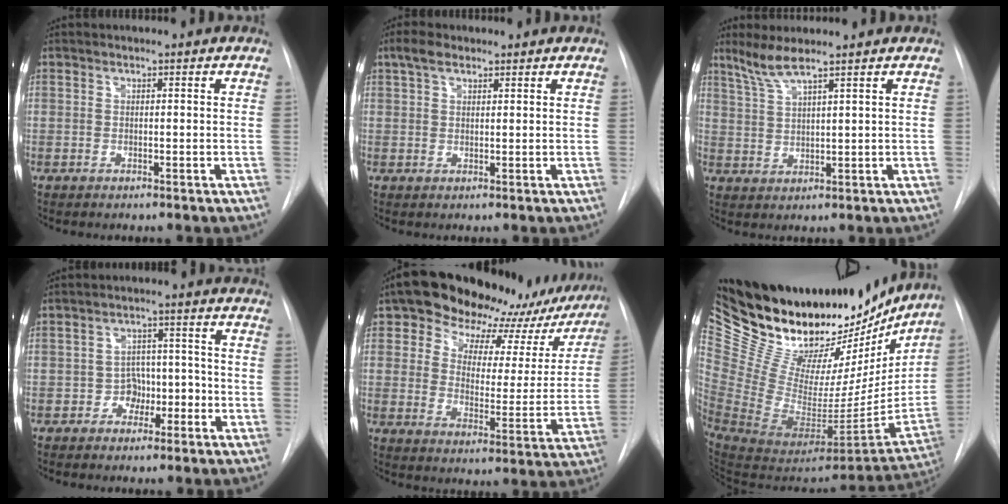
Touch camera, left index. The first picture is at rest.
{"total": 3.1, "force": [2.2, 1.4, 1.7], "torque": [-0.038, 0.016, 0.042]}
{"total": 4.6, "force": [3.7, -0.4, 2.7], "torque": [-0.063, 0.002, 0.079]}
{"total": 4.0, "force": [-1.8, 3.1, 1.9], "torque": [-0.017, 0.015, -0.028]}
{"total": 23.9, "force": [19.1, 11.0, 9.3], "torque": [-0.139, 0.009, 0.234]}
{"total": 38.3, "force": [32.2, 14.9, 14.4], "torque": [-0.278, -0.037, 0.485]}